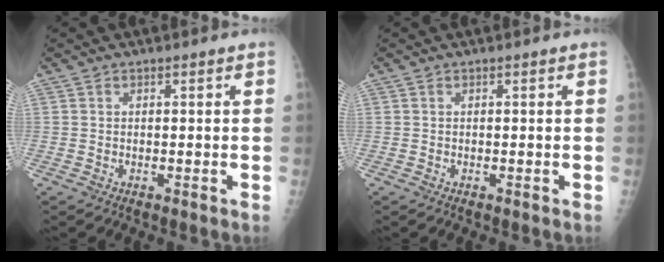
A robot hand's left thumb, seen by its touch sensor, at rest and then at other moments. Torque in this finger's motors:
{"motor_torque": [0.01, 0.01, 0.00, -0.01, 0.00]}